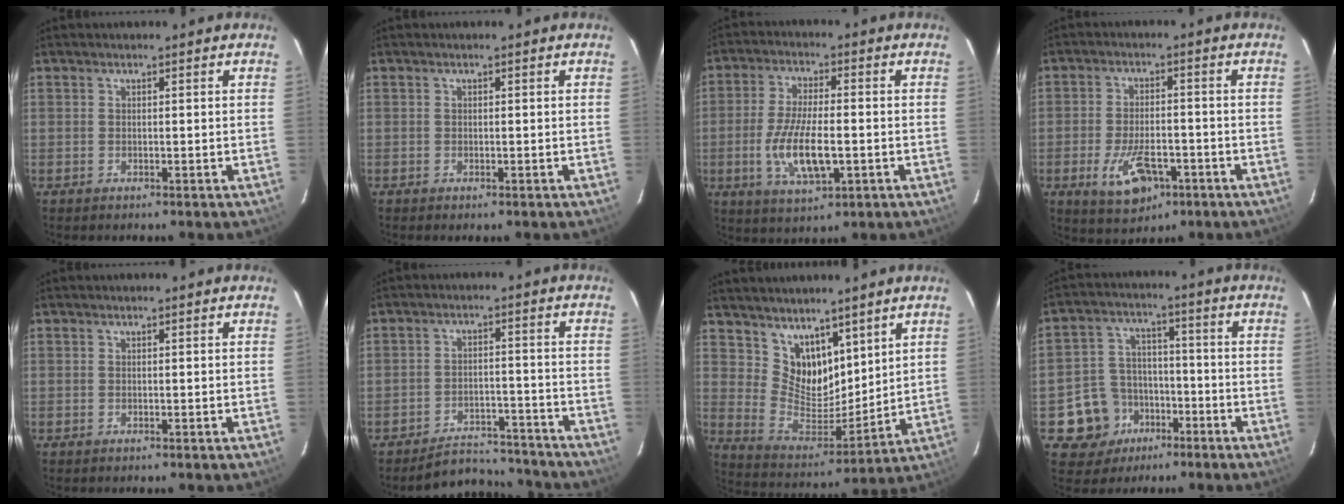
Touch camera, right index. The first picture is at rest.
{"total": 0.0}
{"total": 10.9, "force": [-2.5, 3.9, 9.8], "torque": [-0.200, -0.012, -0.044]}
{"total": 9.3, "force": [-4.2, 4.7, 6.9], "torque": [-0.143, -0.008, -0.061]}
{"total": 0.0}
{"total": 11.1, "force": [-10.4, 3.6, 1.3], "torque": [-0.034, 0.033, -0.136]}
{"total": 12.1, "force": [8.4, 7.1, 5.2], "torque": [-0.093, 0.000, 0.170]}
{"total": 10.4, "force": [-5.1, 8.9, 1.8], "torque": [-0.062, 0.034, -0.071]}